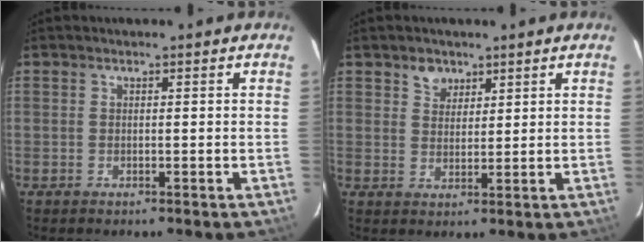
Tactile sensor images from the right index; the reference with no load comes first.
{"total": 3.5, "force": [2.3, 2.5, 0.9], "torque": [-0.007, 0.007, 0.040]}